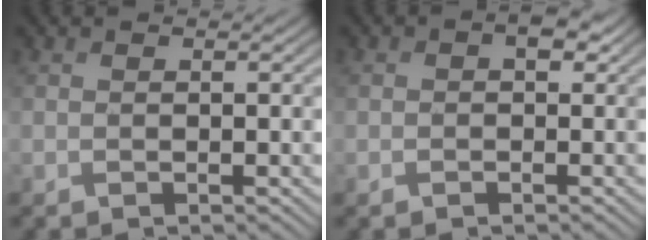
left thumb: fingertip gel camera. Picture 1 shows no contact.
{"total": 2.0, "force": [0.2, 1.3, 1.5], "torque": [-0.021, 0.001, 0.000]}